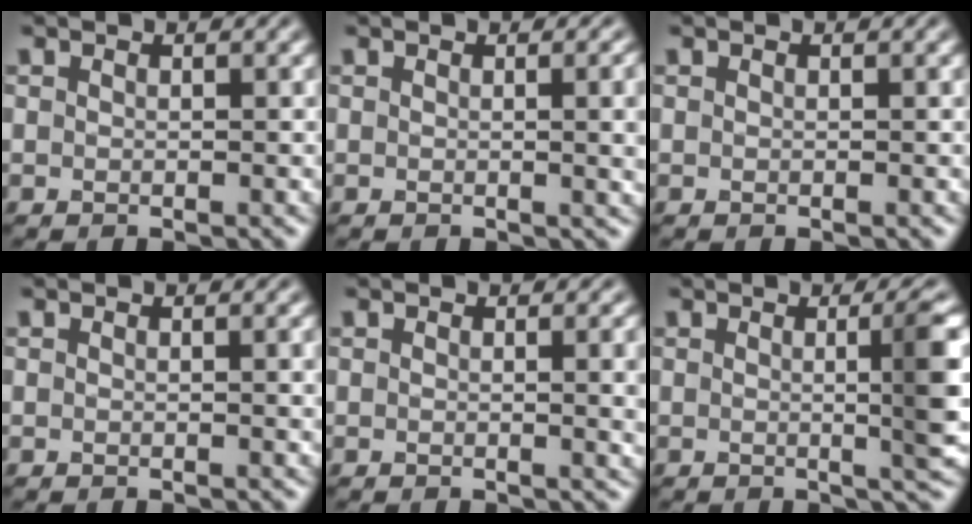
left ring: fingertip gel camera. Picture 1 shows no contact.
{"total": 3.8, "force": [0.1, 1.3, 3.5], "torque": [-0.027, 0.006, 0.001]}
{"total": 0.0}
{"total": 1.4, "force": [0.2, 0.4, 1.3], "torque": [-0.012, 0.002, 0.001]}
{"total": 3.4, "force": [0.1, 1.1, 3.3], "torque": [-0.028, 0.003, -0.001]}
{"total": 5.2, "force": [0.3, 1.0, 5.1], "torque": [-0.062, 0.004, 0.001]}